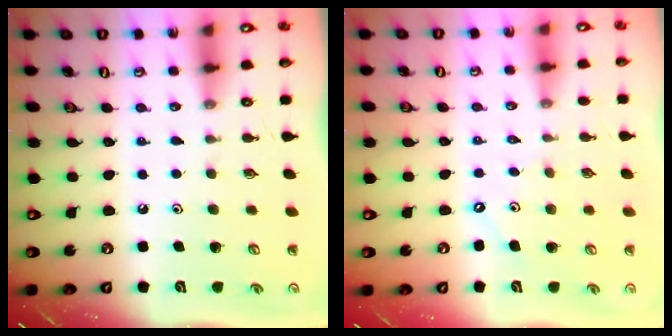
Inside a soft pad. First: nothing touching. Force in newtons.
{"total": 3.8, "press": 3.8, "slide": 0.3}